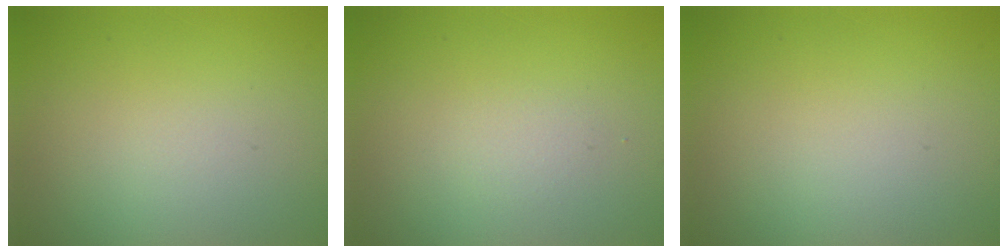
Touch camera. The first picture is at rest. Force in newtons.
{"total": 0.7, "press": 0.7, "slide": 0.0}
{"total": 0.0}